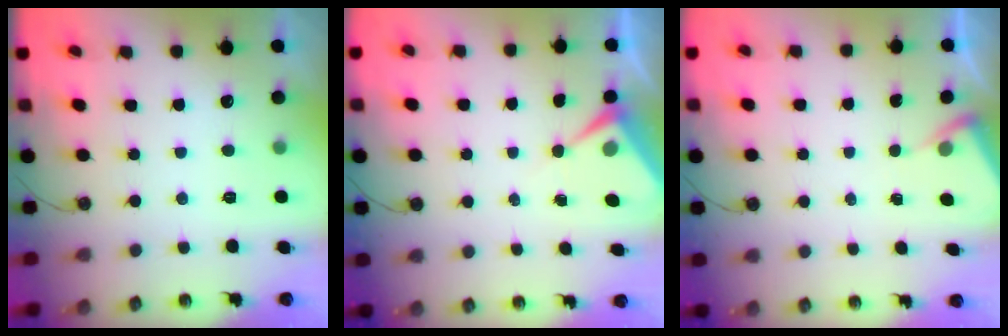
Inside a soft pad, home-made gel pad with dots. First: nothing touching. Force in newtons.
{"total": 6.0, "press": 5.9, "slide": 0.7}
{"total": 3.0, "press": 3.0, "slide": 0.5}